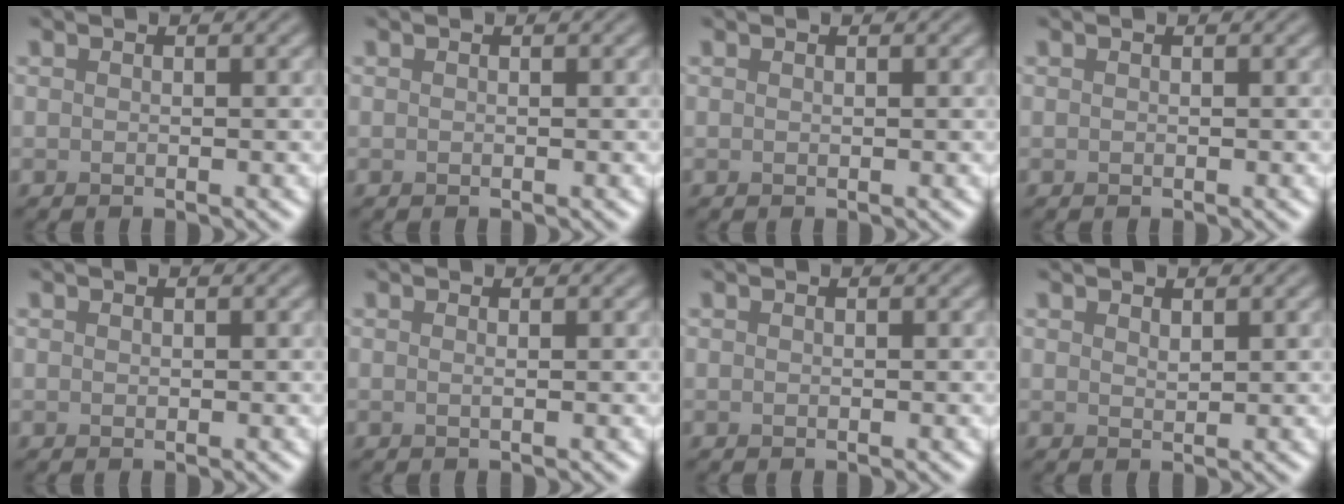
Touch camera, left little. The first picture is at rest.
{"total": 0.0}
{"total": 0.0}
{"total": 0.0}
{"total": 0.0}
{"total": 0.6, "force": [0.0, 0.2, 0.5], "torque": [-0.005, -0.001, -0.002]}
{"total": 0.0}
{"total": 0.8, "force": [0.7, 0.2, 0.4], "torque": [-0.009, -0.001, 0.014]}